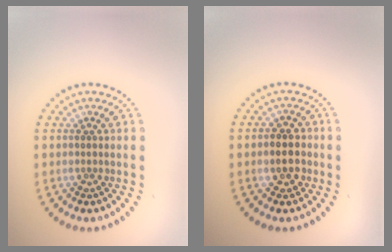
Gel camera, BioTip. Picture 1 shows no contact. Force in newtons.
{"total": 2.5, "press": 2.5, "slide": 0.5}